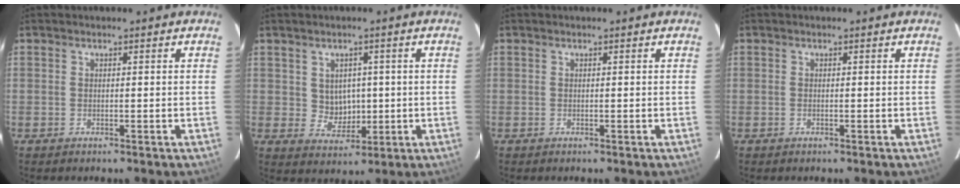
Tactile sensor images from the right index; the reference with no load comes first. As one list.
[{"total": 4.8, "force": [0.6, 4.5, 1.7], "torque": [-0.030, 0.005, 0.023]}, {"total": 0.0}, {"total": 0.0}]